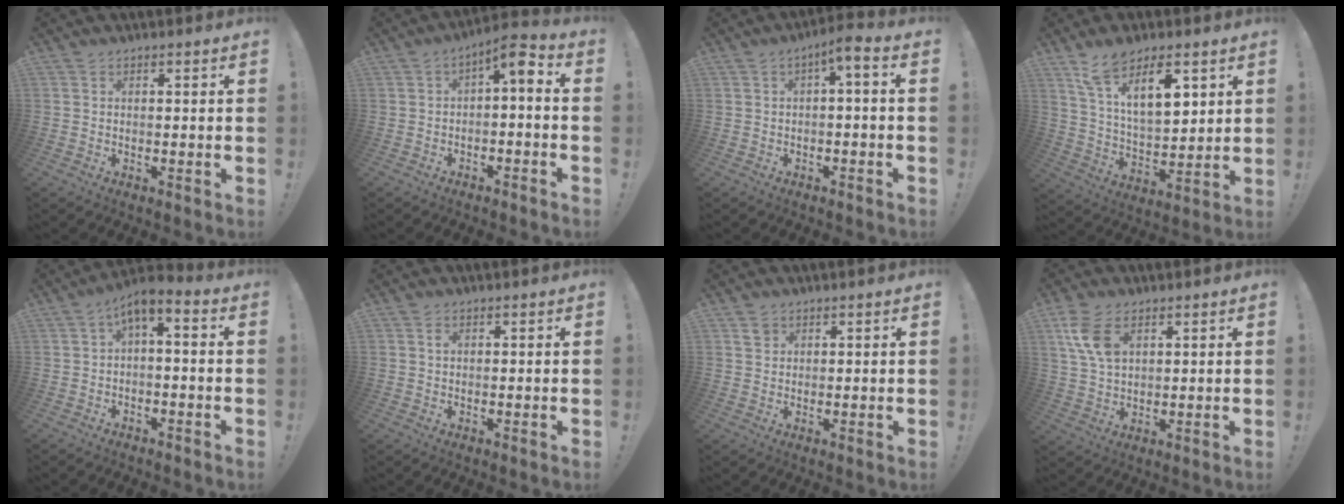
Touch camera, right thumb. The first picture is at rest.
{"total": 5.2, "force": [-0.3, 1.4, 5.0], "torque": [-0.078, -0.003, -0.007]}
{"total": 4.5, "force": [-0.6, 0.8, 4.4], "torque": [-0.076, 0.002, -0.011]}
{"total": 13.7, "force": [8.2, 6.0, 9.2], "torque": [-0.157, -0.031, 0.146]}
{"total": 4.3, "force": [-0.1, 1.4, 4.0], "torque": [-0.070, -0.002, -0.001]}
{"total": 0.9, "force": [0.3, 0.6, 0.6], "torque": [-0.005, 0.000, 0.004]}
{"total": 2.2, "force": [1.4, 1.5, 0.6], "torque": [0.002, -0.007, 0.025]}
{"total": 9.5, "force": [4.2, 5.7, 6.4], "torque": [-0.125, -0.009, 0.081]}